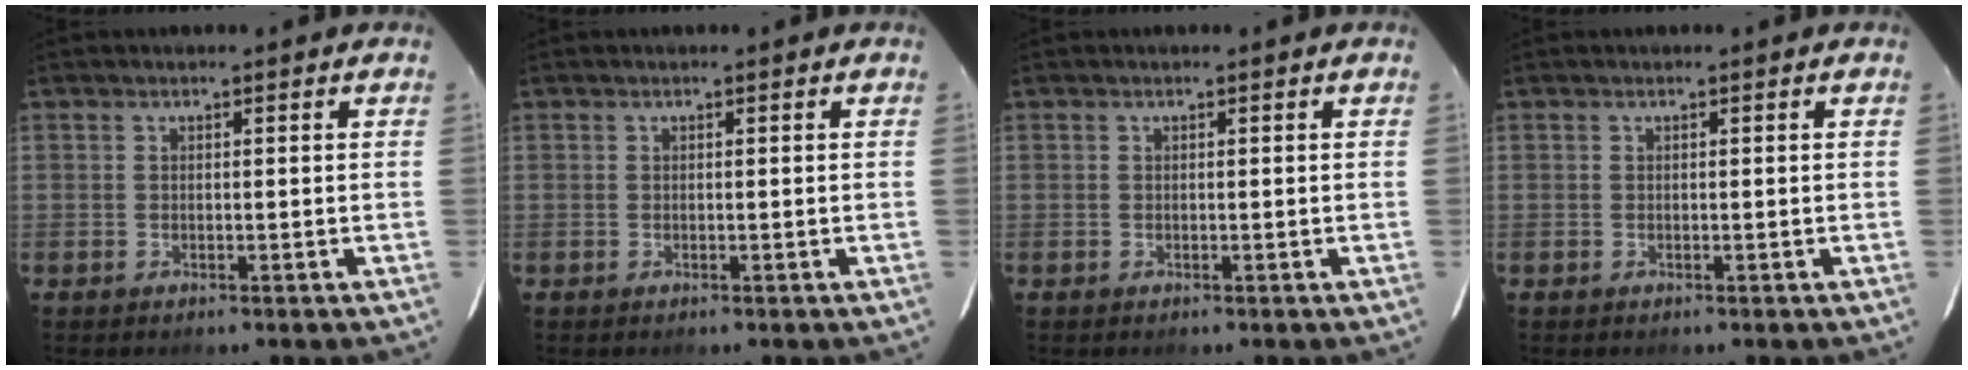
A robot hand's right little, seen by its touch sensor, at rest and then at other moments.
{"total": 0.0}
{"total": 0.0}
{"total": 0.0}